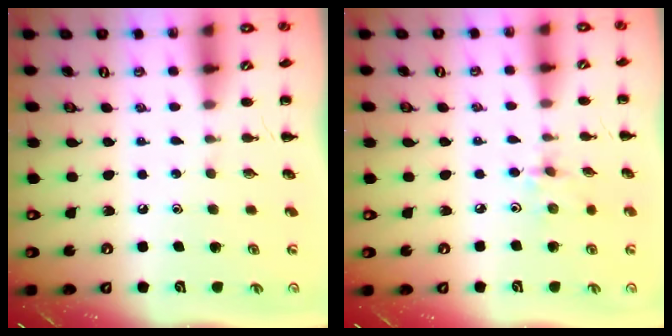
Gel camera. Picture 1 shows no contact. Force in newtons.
{"total": 2.7, "press": 2.5, "slide": 0.8}